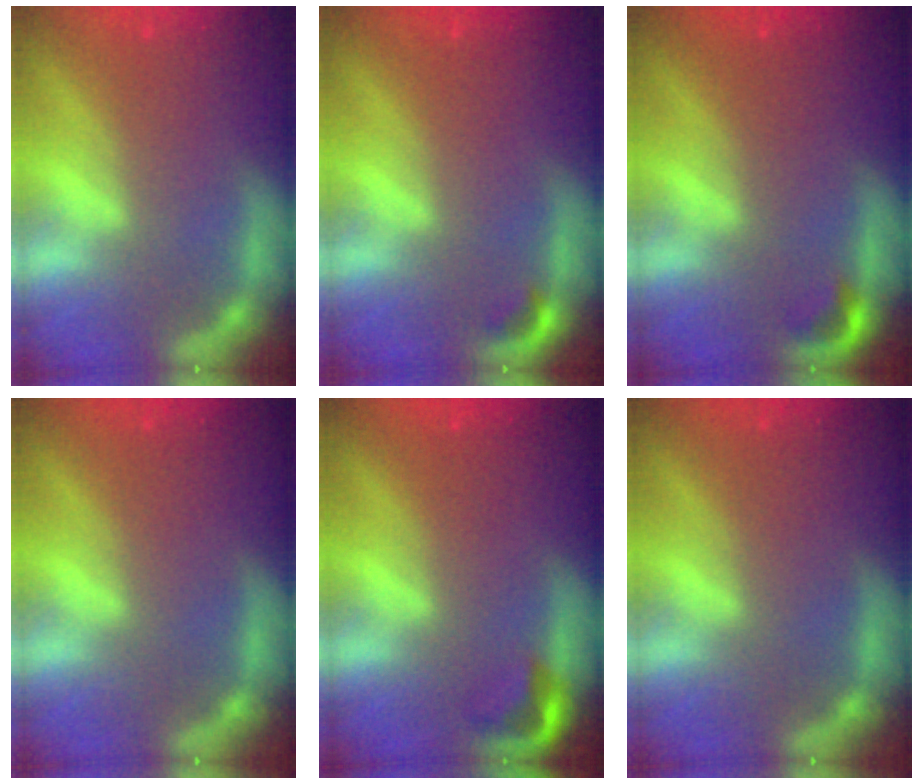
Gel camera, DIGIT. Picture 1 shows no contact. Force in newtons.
{"total": 0.9}
{"total": 1.4}
{"total": 0.0}
{"total": 2.4}
{"total": 0.0}